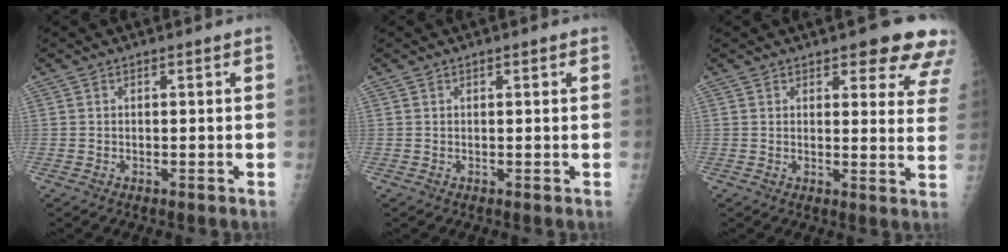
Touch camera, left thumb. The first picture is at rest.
{"total": 0.8, "force": [0.4, 0.2, 0.7], "torque": [-0.011, 0.001, 0.004]}
{"total": 12.2, "force": [8.8, 4.2, 7.4], "torque": [-0.036, -0.041, 0.084]}